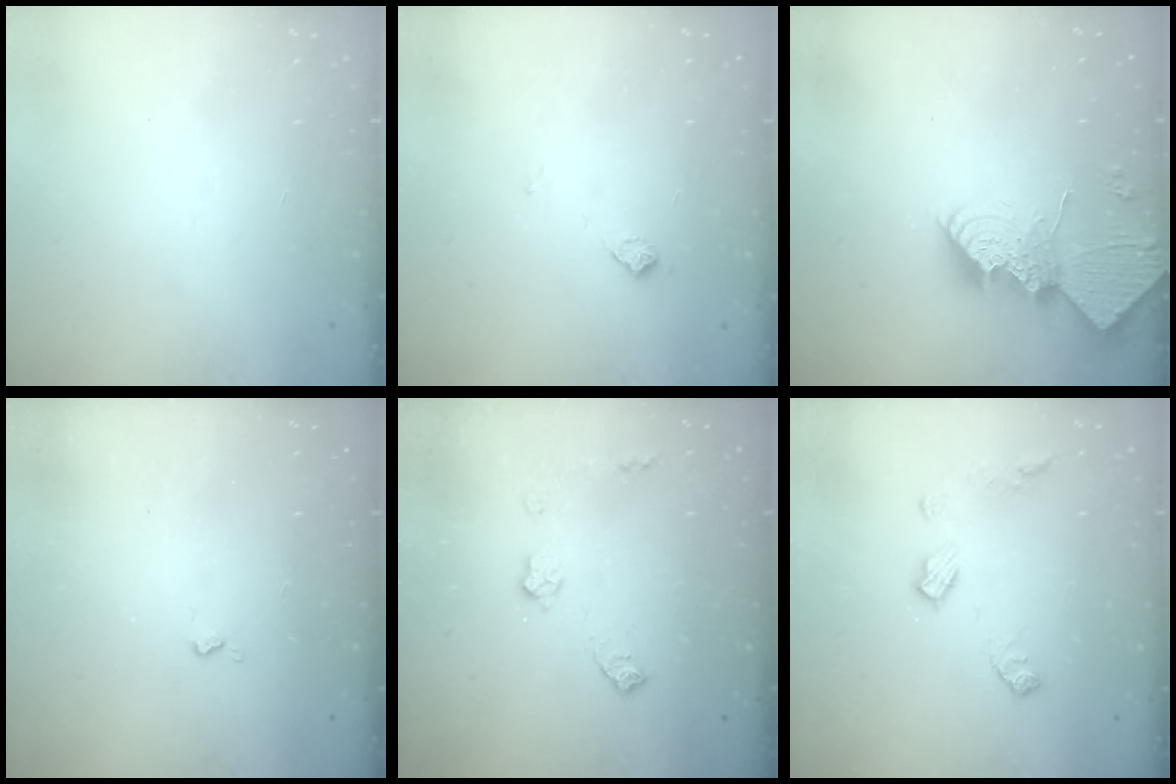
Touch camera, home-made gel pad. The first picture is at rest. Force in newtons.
{"total": 5.6, "press": 5.5, "slide": 0.8}
{"total": 14.2, "press": 14.2, "slide": 0.9}
{"total": 2.5, "press": 2.4, "slide": 0.5}
{"total": 7.7, "press": 7.7, "slide": 0.2}
{"total": 7.9, "press": 7.9, "slide": 0.3}